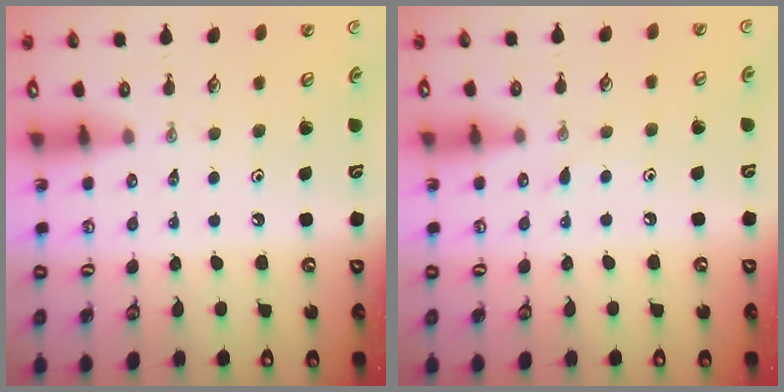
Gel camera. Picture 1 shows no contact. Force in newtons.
{"total": 6.2, "press": 6.1, "slide": 0.6}